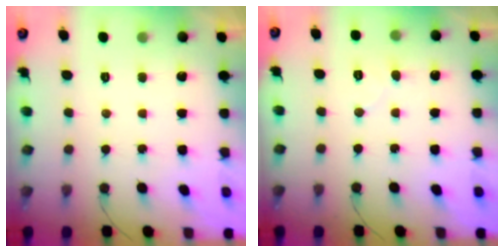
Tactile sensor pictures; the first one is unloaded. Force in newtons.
{"total": 4.7, "press": 4.6, "slide": 0.5}